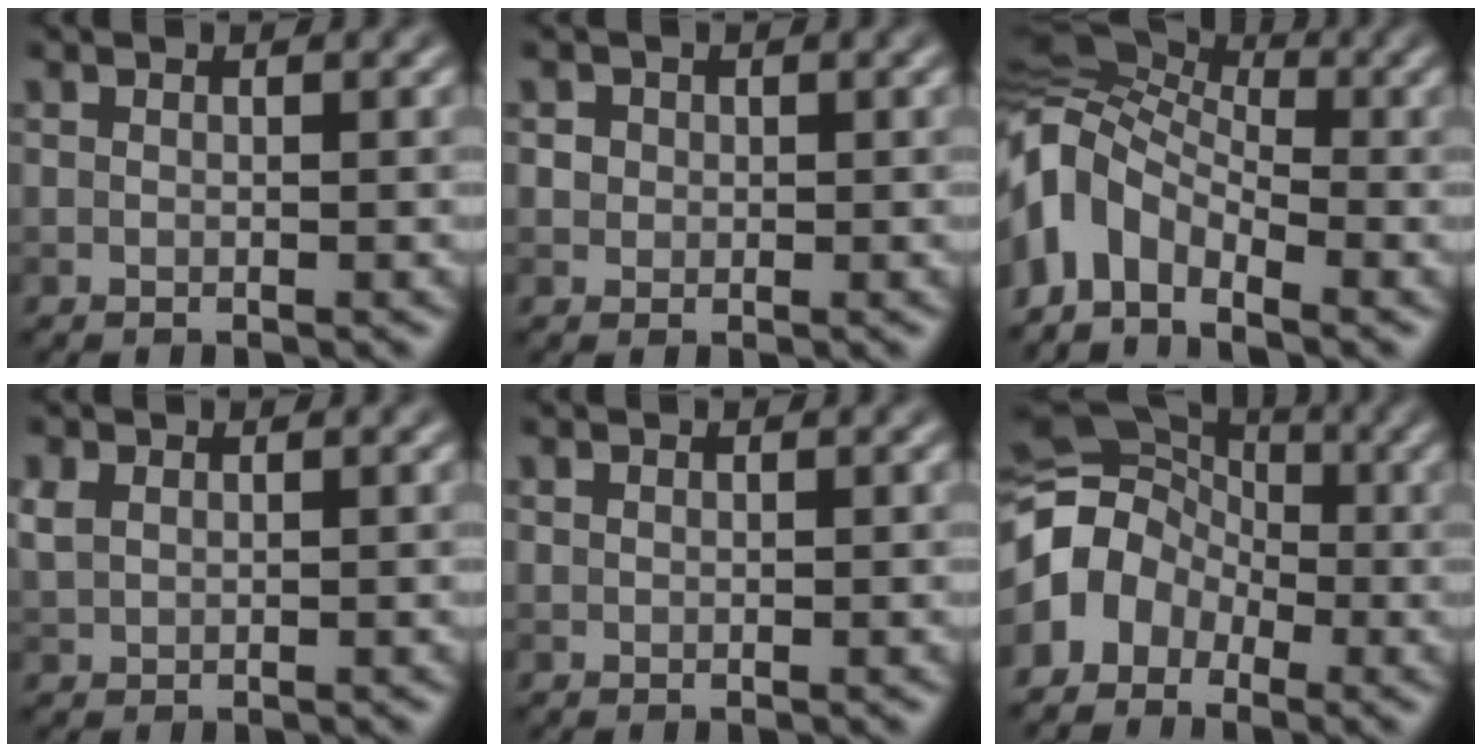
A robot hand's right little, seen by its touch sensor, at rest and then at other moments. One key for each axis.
{"total": 1.3, "fx": 0.4, "fy": 1.1, "fz": 0.4, "tx": -0.006, "ty": -0.002, "tz": 0.016}
{"total": 7.4, "fx": -2.4, "fy": 4.8, "fz": 5.0, "tx": -0.096, "ty": 0.007, "tz": -0.067}
{"total": 1.5, "fx": 0.7, "fy": 1.0, "fz": 0.8, "tx": -0.023, "ty": 0.001, "tz": 0.018}
{"total": 0.0}
{"total": 6.7, "fx": -1.8, "fy": 5.4, "fz": 3.6, "tx": -0.061, "ty": 0.008, "tz": -0.051}